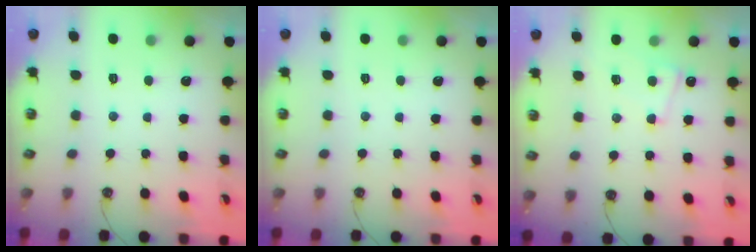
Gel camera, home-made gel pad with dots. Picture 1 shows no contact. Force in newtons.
{"total": 0.0}
{"total": 1.1, "press": 0.9, "slide": 0.5}